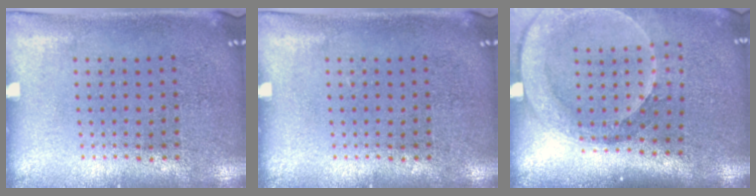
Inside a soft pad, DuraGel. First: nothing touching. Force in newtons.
{"total": 0.0}
{"total": 2.6, "press": 2.0, "slide": 1.7}